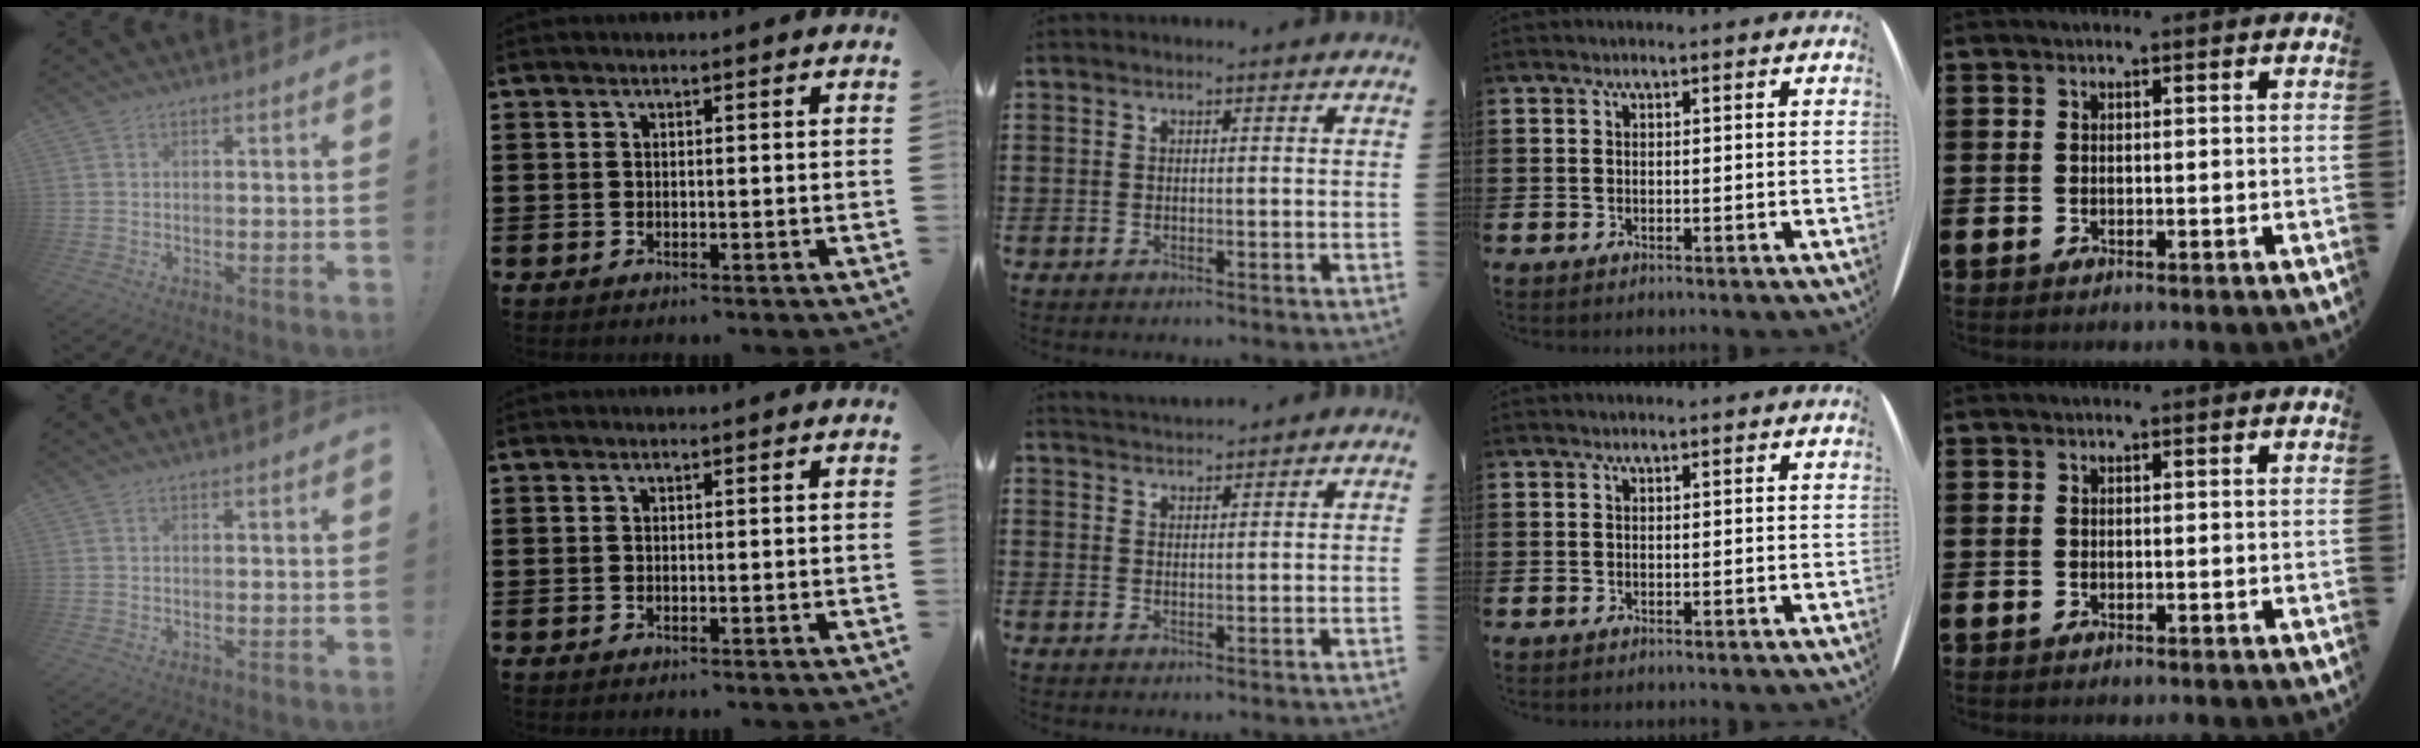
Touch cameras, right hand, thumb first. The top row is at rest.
{"middle": {"total": 2.0, "force": [2.0, -0.1, -0.3], "torque": [-0.002, 0.000, 0.040]}}